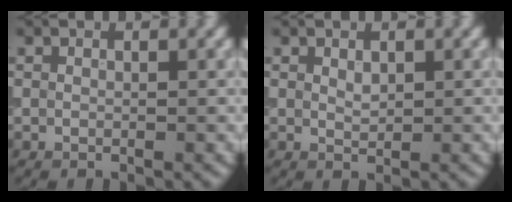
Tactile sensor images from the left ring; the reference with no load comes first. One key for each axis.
{"total": 0.9, "fx": 0.4, "fy": 0.5, "fz": 0.6, "tx": -0.014, "ty": 0.000, "tz": 0.010}